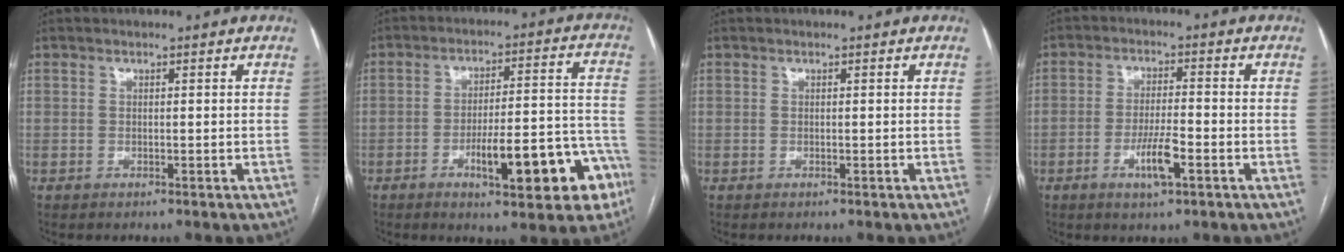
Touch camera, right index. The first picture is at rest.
{"total": 14.6, "force": [-6.8, 3.6, 12.4], "torque": [-0.148, 0.033, -0.086]}
{"total": 0.0}
{"total": 5.8, "force": [-2.5, 1.0, 5.1], "torque": [-0.097, -0.004, -0.043]}